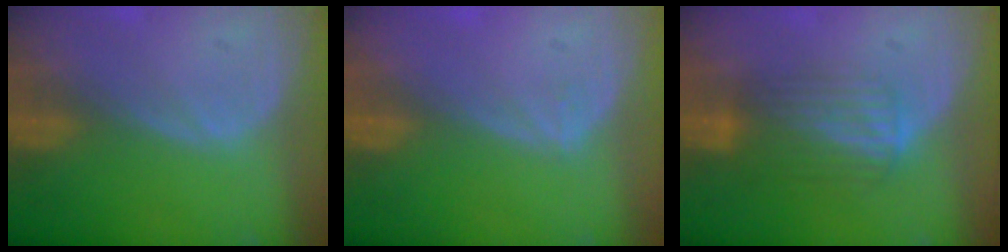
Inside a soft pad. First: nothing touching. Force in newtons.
{"total": 0.6, "press": 0.4, "slide": 0.5}
{"total": 6.8, "press": 5.7, "slide": 3.6}